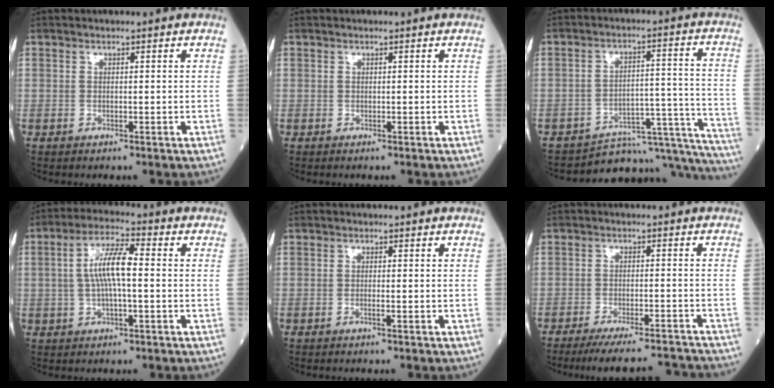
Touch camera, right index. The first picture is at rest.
{"total": 0.0}
{"total": 18.8, "force": [-18.3, 2.6, 3.2], "torque": [0.011, 0.055, -0.238]}
{"total": 7.7, "force": [0.2, 1.7, 7.5], "torque": [-0.150, 0.017, 0.001]}
{"total": 0.8, "force": [-0.4, -0.1, 0.6], "torque": [-0.014, 0.000, -0.008]}
{"total": 14.0, "force": [-13.3, 0.6, 4.3], "torque": [-0.065, -0.008, -0.183]}